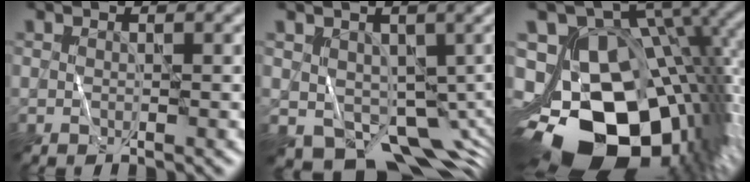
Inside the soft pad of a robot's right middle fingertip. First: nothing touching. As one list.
[{"total": 8.8, "force": [-3.3, 5.5, 6.1], "torque": [-0.083, -0.025, -0.055]}, {"total": 18.3, "force": [-5.6, 12.5, 12.2], "torque": [-0.182, -0.016, -0.066]}]